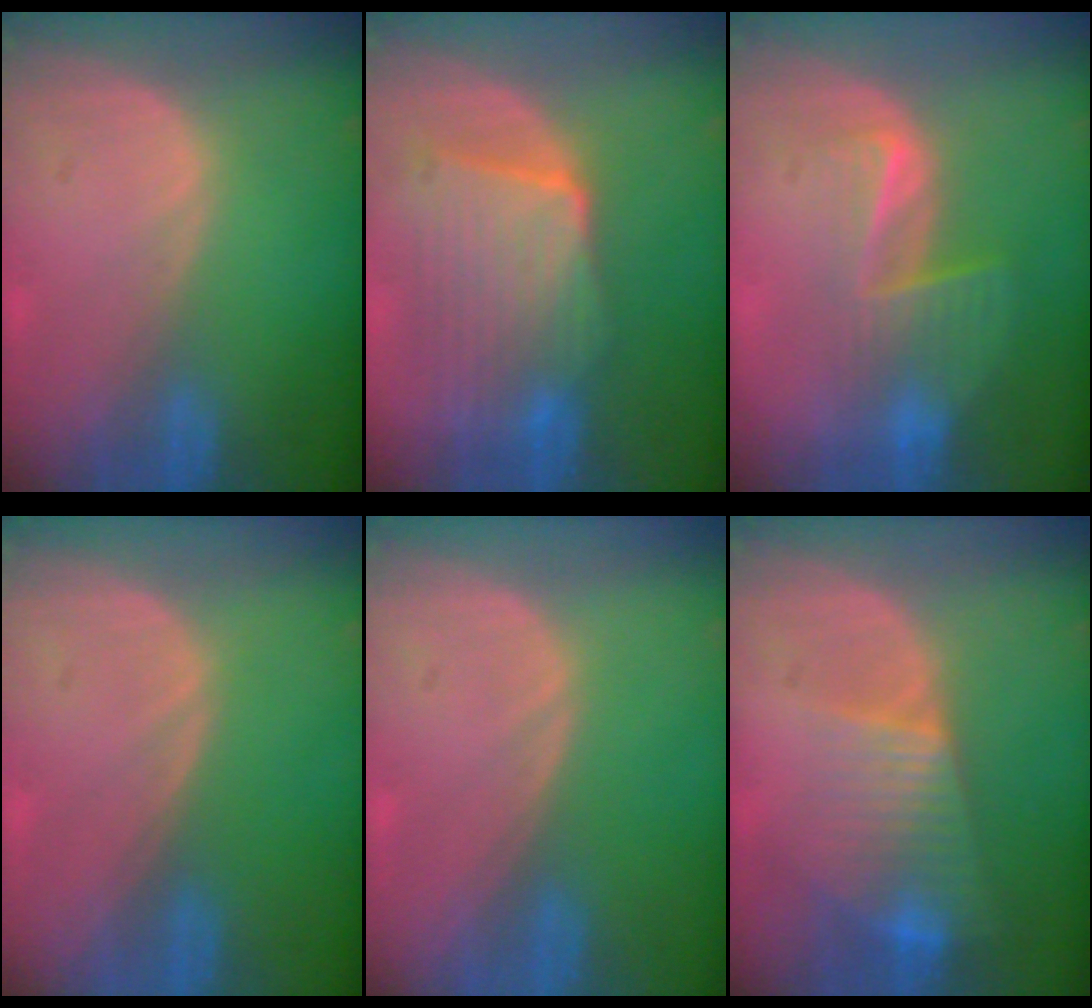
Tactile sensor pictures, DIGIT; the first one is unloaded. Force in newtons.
{"total": 9.3, "press": 8.7, "slide": 3.1}
{"total": 6.9, "press": 5.9, "slide": 3.6}
{"total": 0.0}
{"total": 0.0}
{"total": 7.9, "press": 6.7, "slide": 4.2}